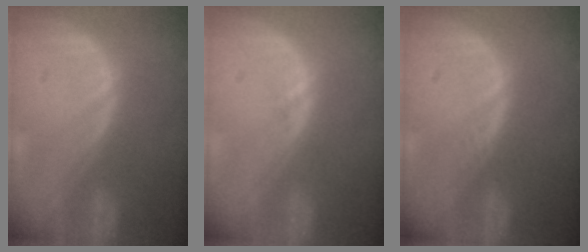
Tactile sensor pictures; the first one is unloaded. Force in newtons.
{"total": 0.6, "press": 0.5, "slide": 0.4}
{"total": 0.6, "press": 0.6, "slide": 0.0}